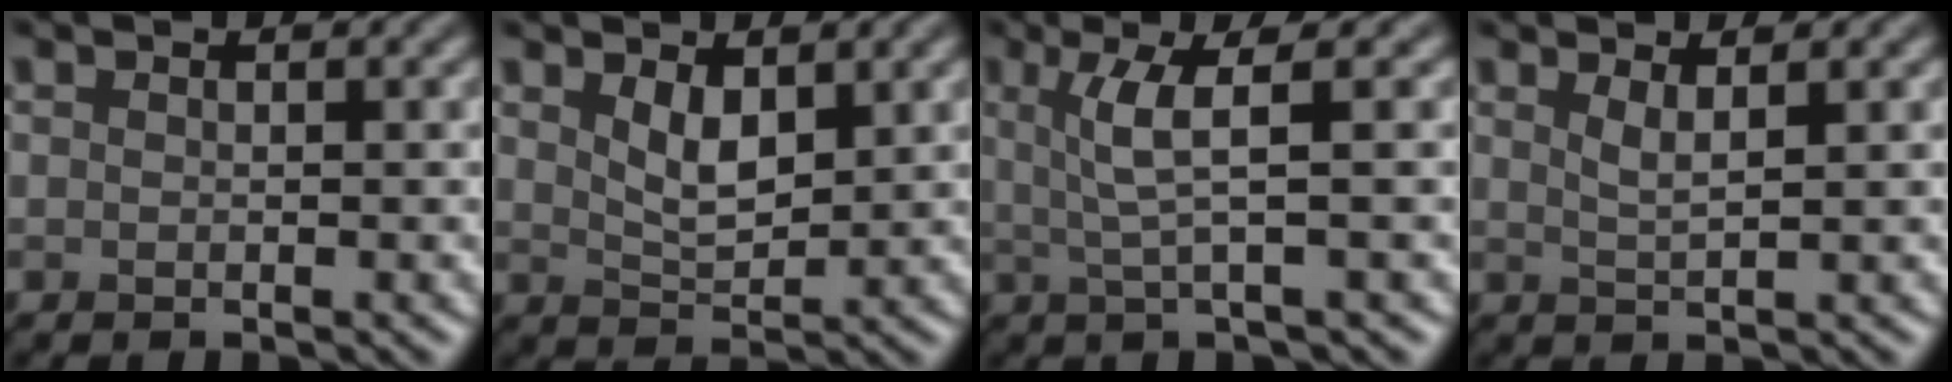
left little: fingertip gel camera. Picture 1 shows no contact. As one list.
[{"total": 2.6, "force": [1.4, 1.1, 1.9], "torque": [-0.040, -0.005, 0.032]}, {"total": 3.8, "force": [0.9, 0.5, 3.6], "torque": [-0.068, 0.002, 0.020]}, {"total": 1.6, "force": [1.0, 0.4, 1.2], "torque": [-0.017, -0.001, 0.014]}]